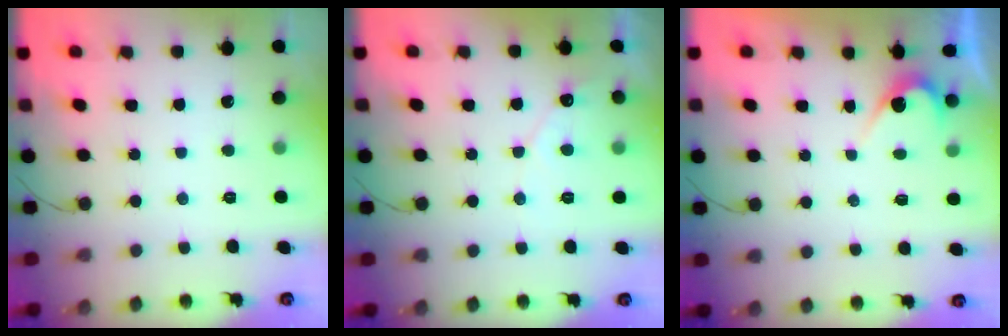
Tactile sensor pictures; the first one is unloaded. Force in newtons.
{"total": 4.5, "press": 4.5, "slide": 0.3}
{"total": 3.1, "press": 3.1, "slide": 0.2}